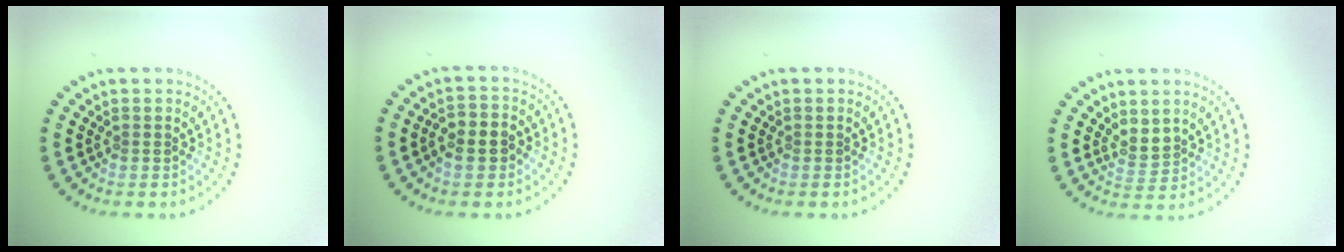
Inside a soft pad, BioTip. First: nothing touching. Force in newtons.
{"total": 2.7, "press": 2.6, "slide": 0.7}
{"total": 0.0}
{"total": 1.7, "press": 1.4, "slide": 0.9}